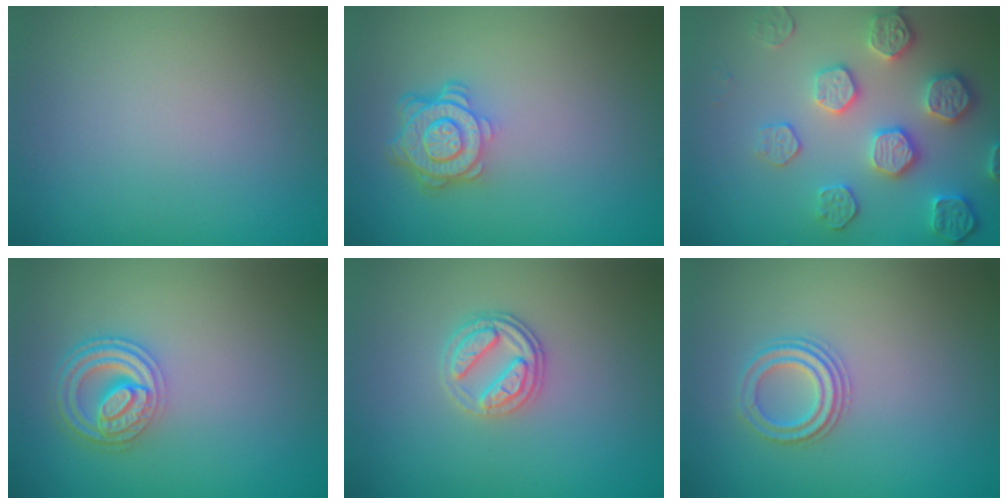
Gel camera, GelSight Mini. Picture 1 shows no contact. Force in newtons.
{"total": 4.5, "press": 3.5, "slide": 2.9}
{"total": 5.3, "press": 4.8, "slide": 2.2}
{"total": 4.5, "press": 3.7, "slide": 2.5}
{"total": 2.6, "press": 2.4, "slide": 1.0}
{"total": 2.2, "press": 2.1, "slide": 0.7}